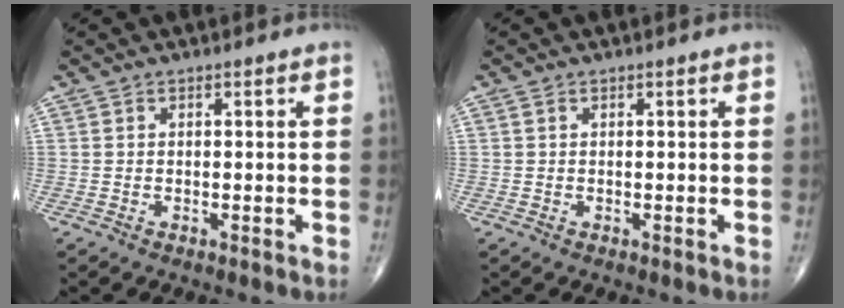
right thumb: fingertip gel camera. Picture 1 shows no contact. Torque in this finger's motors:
{"motor_torque": [-0.17, 0.20, -0.11, -0.12, -0.02]}